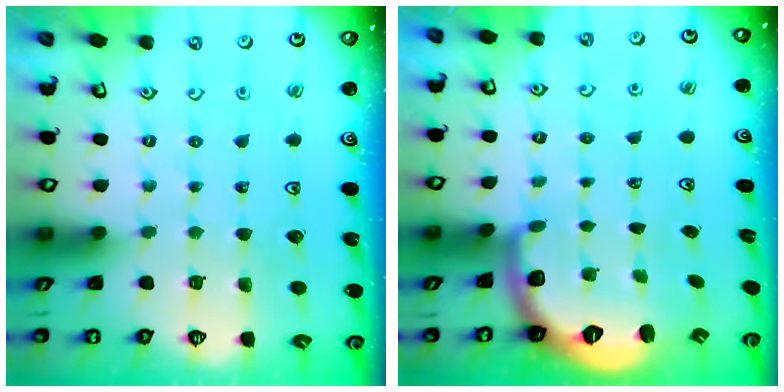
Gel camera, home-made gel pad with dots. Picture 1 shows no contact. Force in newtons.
{"total": 2.7, "press": 1.8, "slide": 2.0}